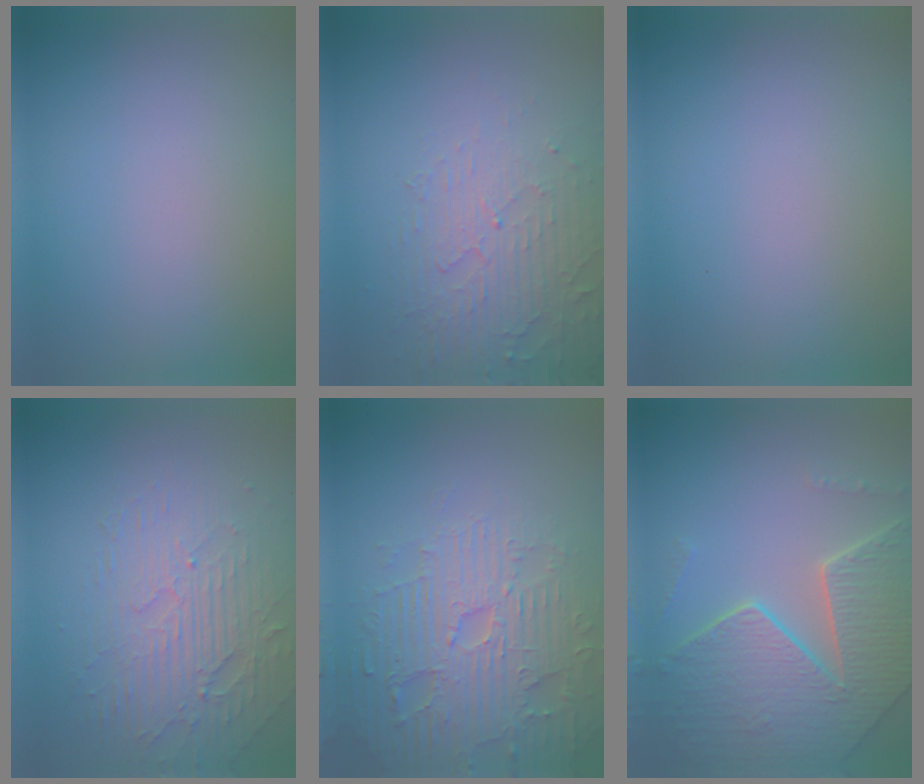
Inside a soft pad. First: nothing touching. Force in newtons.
{"total": 5.0, "press": 3.3, "slide": 3.8}
{"total": 0.0}
{"total": 4.3, "press": 3.8, "slide": 2.1}
{"total": 5.4, "press": 5.3, "slide": 1.3}
{"total": 8.3, "press": 5.9, "slide": 5.9}